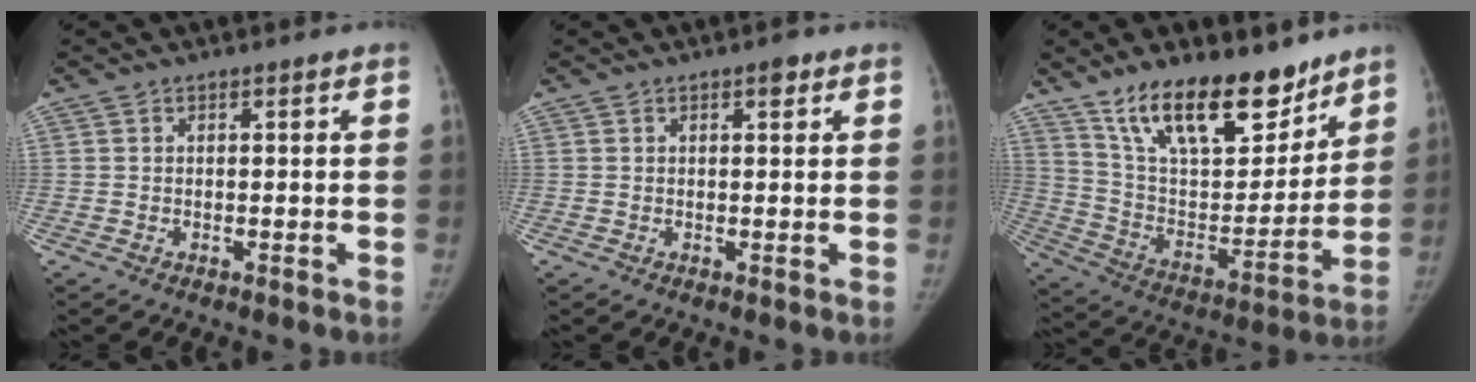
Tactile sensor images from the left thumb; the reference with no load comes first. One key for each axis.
{"total": 1.6, "fx": 0.9, "fy": 0.7, "fz": 1.1, "tx": -0.010, "ty": -0.001, "tz": 0.010}
{"total": 22.1, "fx": 15.5, "fy": 9.4, "fz": 12.7, "tx": -0.164, "ty": -0.078, "tz": 0.268}